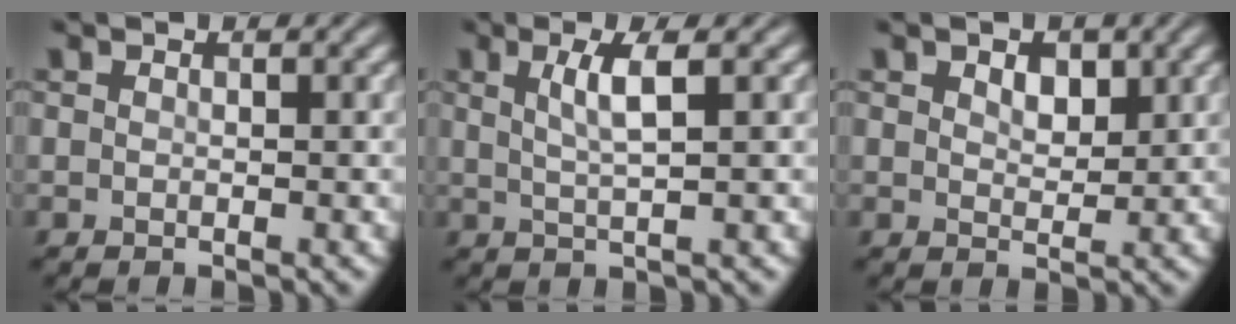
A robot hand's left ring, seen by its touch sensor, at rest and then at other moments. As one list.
[{"total": 3.0, "force": [1.0, 0.6, 2.8], "torque": [-0.048, 0.000, 0.018]}, {"total": 2.1, "force": [1.0, 1.3, 1.3], "torque": [-0.024, -0.001, 0.017]}]